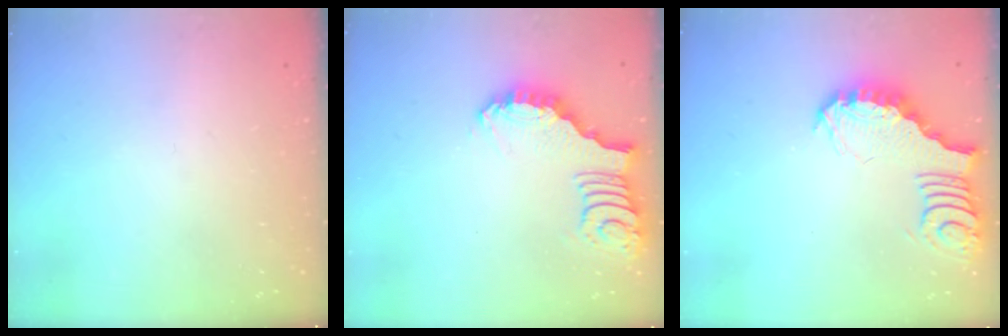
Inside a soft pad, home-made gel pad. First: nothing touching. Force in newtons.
{"total": 2.6, "press": 2.5, "slide": 0.5}
{"total": 3.9, "press": 3.8, "slide": 0.6}